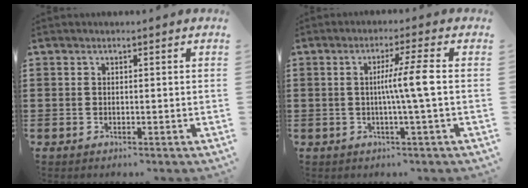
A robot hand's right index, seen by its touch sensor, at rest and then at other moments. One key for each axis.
{"total": 5.6, "fx": -0.1, "fy": -0.8, "fz": 5.6, "tx": -0.102, "ty": -0.004, "tz": -0.011}